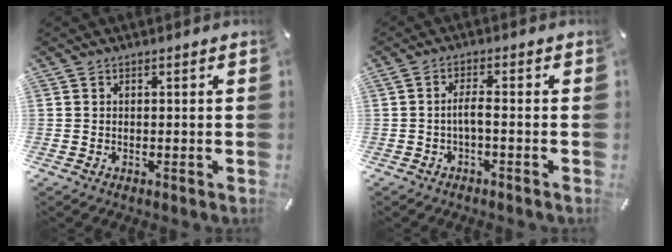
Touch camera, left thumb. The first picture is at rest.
{"total": 4.0, "force": [-1.1, 0.9, 3.7], "torque": [-0.073, 0.001, -0.023]}